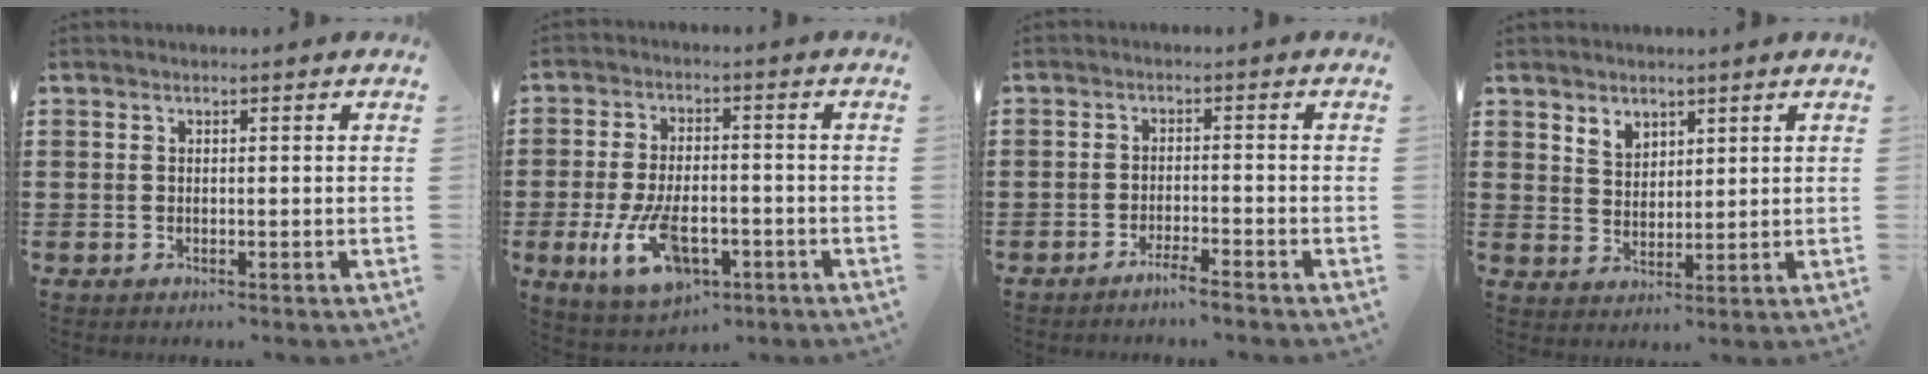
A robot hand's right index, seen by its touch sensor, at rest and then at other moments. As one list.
[{"total": 10.5, "force": [-3.8, 5.4, 8.1], "torque": [-0.167, -0.006, -0.067]}, {"total": 2.7, "force": [-2.4, -0.3, 1.1], "torque": [-0.019, 0.001, -0.045]}, {"total": 3.2, "force": [2.5, 2.0, 0.4], "torque": [-0.017, 0.005, 0.049]}]